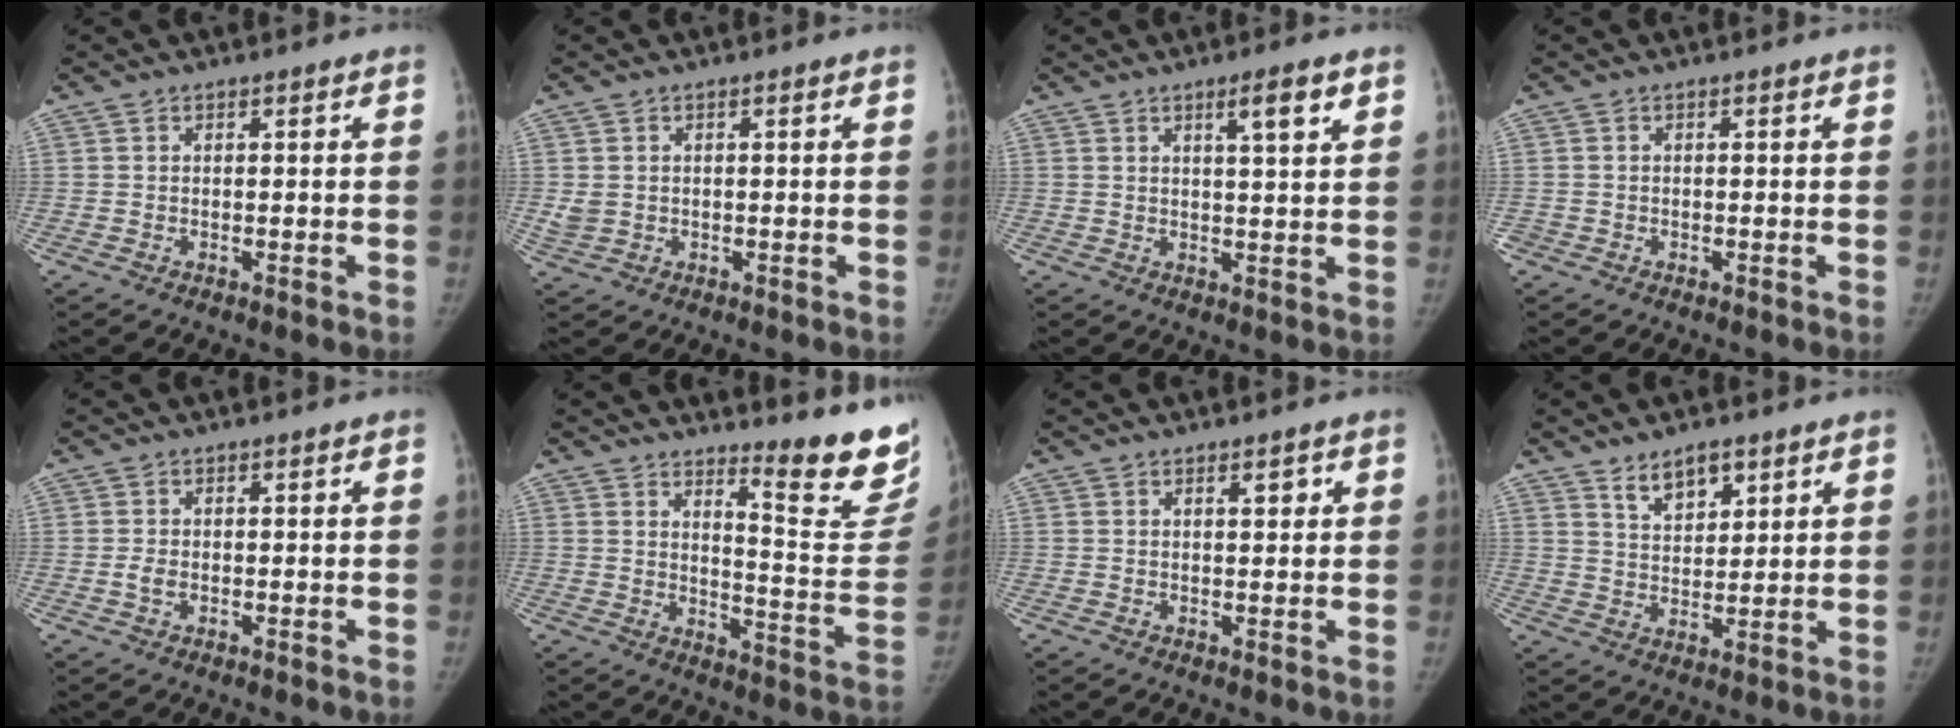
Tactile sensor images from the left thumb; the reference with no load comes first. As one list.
[{"total": 2.2, "force": [0.1, 1.9, 1.0], "torque": [-0.020, 0.001, 0.007]}, {"total": 5.0, "force": [2.8, 0.6, 4.1], "torque": [-0.059, -0.016, 0.043]}, {"total": 0.7, "force": [-0.4, 0.6, 0.0], "torque": [-0.001, 0.003, -0.011]}, {"total": 1.6, "force": [-0.2, 1.1, 1.2], "torque": [-0.021, 0.000, -0.005]}, {"total": 16.2, "force": [13.1, 3.0, 9.0], "torque": [-0.080, -0.142, 0.166]}, {"total": 1.9, "force": [1.0, 0.8, 1.4], "torque": [-0.010, -0.003, 0.014]}, {"total": 6.3, "force": [4.3, 3.0, 3.4], "torque": [-0.033, -0.033, 0.080]}]